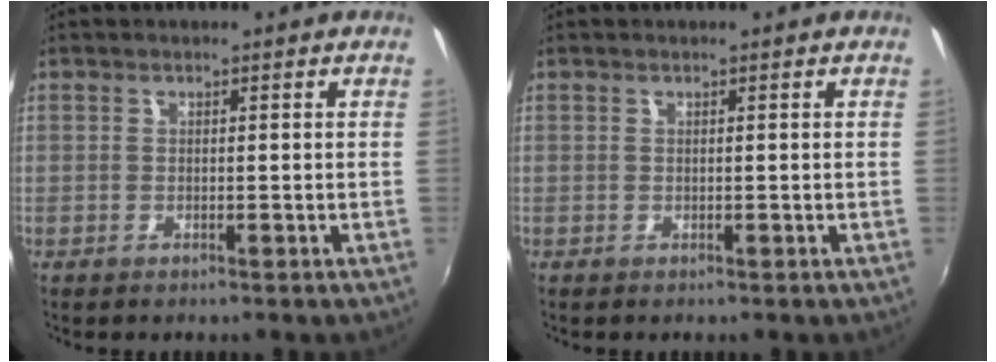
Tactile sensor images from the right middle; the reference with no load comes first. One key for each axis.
{"total": 0.0}